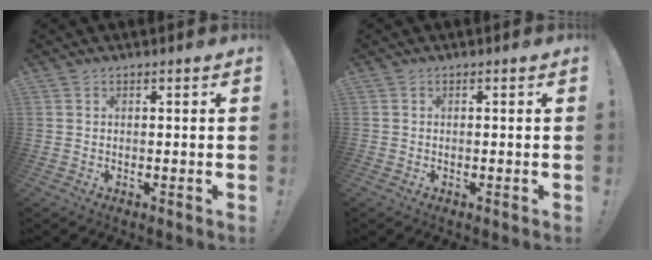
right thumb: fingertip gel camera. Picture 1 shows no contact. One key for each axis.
{"total": 0.5, "fx": -0.4, "fy": 0.3, "fz": 0.0, "tx": -0.003, "ty": 0.003, "tz": -0.006}